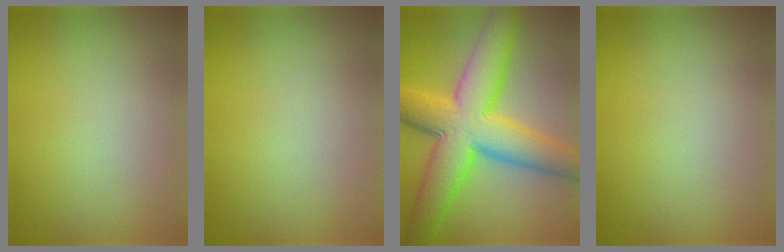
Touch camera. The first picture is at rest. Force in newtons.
{"total": 0.0}
{"total": 11.8, "press": 11.8, "slide": 0.1}
{"total": 0.0}